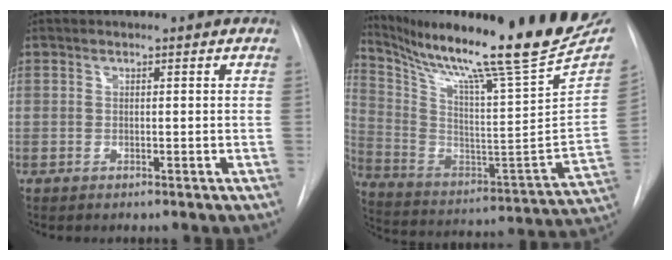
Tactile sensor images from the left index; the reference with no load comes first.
{"total": 28.3, "force": [22.7, 0.5, 16.9], "torque": [-0.289, -0.073, 0.341]}